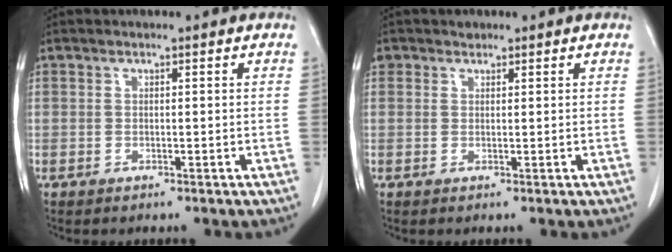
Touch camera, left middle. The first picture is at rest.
{"total": 1.5, "force": [1.0, 1.1, 0.1], "torque": [0.000, 0.006, 0.017]}